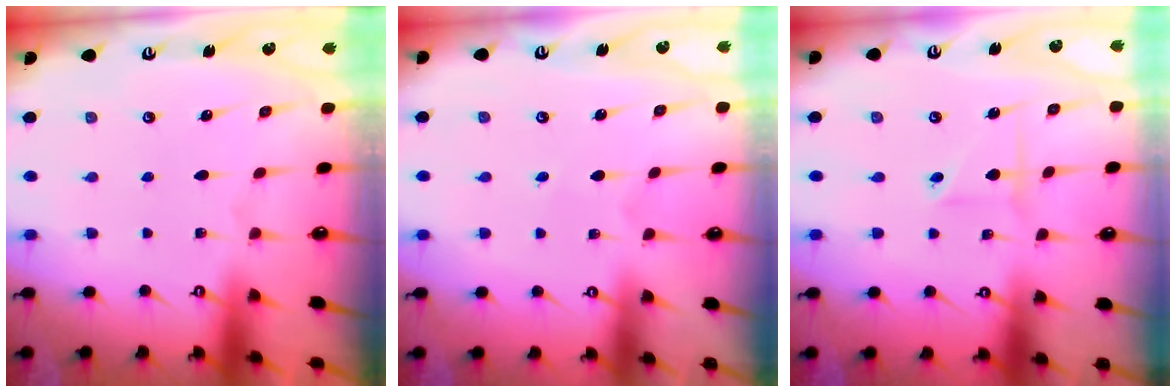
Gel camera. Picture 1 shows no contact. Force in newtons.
{"total": 2.9, "press": 2.9, "slide": 0.3}
{"total": 2.5, "press": 2.3, "slide": 1.1}